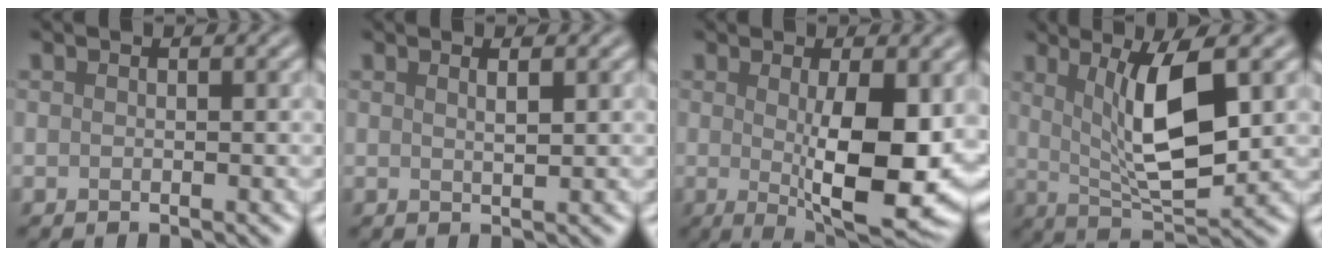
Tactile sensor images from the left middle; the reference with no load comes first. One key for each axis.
{"total": 1.3, "fx": 0.7, "fy": 0.4, "fz": 1.1, "tx": -0.013, "ty": 0.003, "tz": 0.008}
{"total": 9.2, "fx": -0.1, "fy": 2.7, "fz": 8.8, "tx": -0.134, "ty": -0.019, "tz": 0.007}
{"total": 7.9, "fx": 1.9, "fy": 2.3, "fz": 7.3, "tx": -0.128, "ty": -0.010, "tz": 0.037}